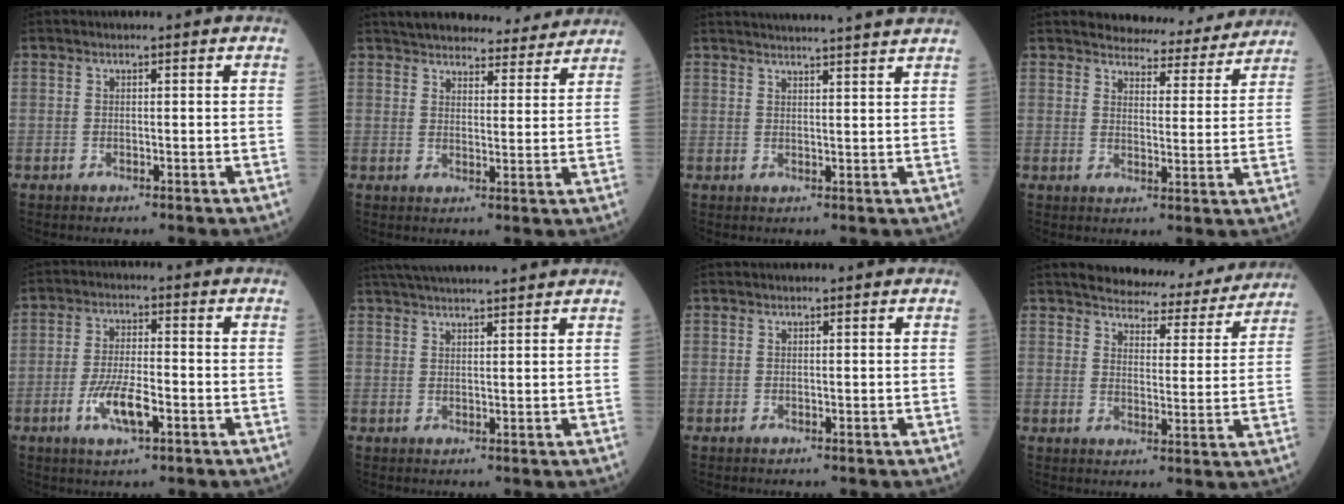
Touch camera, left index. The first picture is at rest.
{"total": 15.3, "force": [14.2, 3.7, 4.4], "torque": [-0.045, 0.011, 0.181]}
{"total": 13.2, "force": [12.5, -0.9, 4.0], "torque": [-0.060, -0.007, 0.151]}
{"total": 10.7, "force": [10.2, 2.5, 1.8], "torque": [-0.010, -0.014, 0.116]}
{"total": 6.7, "force": [-2.8, 1.6, 5.9], "torque": [-0.119, -0.006, -0.051]}
{"total": 13.0, "force": [11.8, 0.4, 5.4], "torque": [-0.096, 0.033, 0.174]}
{"total": 0.0}
{"total": 13.9, "force": [13.1, 3.3, 3.3], "torque": [-0.023, -0.016, 0.149]}